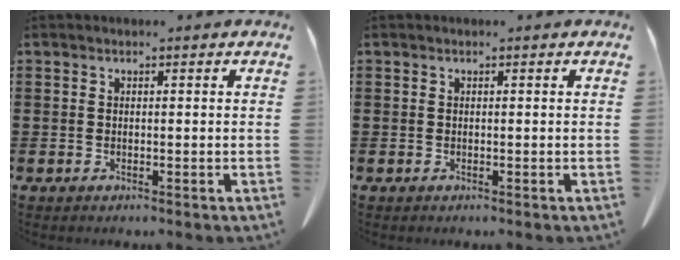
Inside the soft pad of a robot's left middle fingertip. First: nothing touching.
{"total": 0.0}